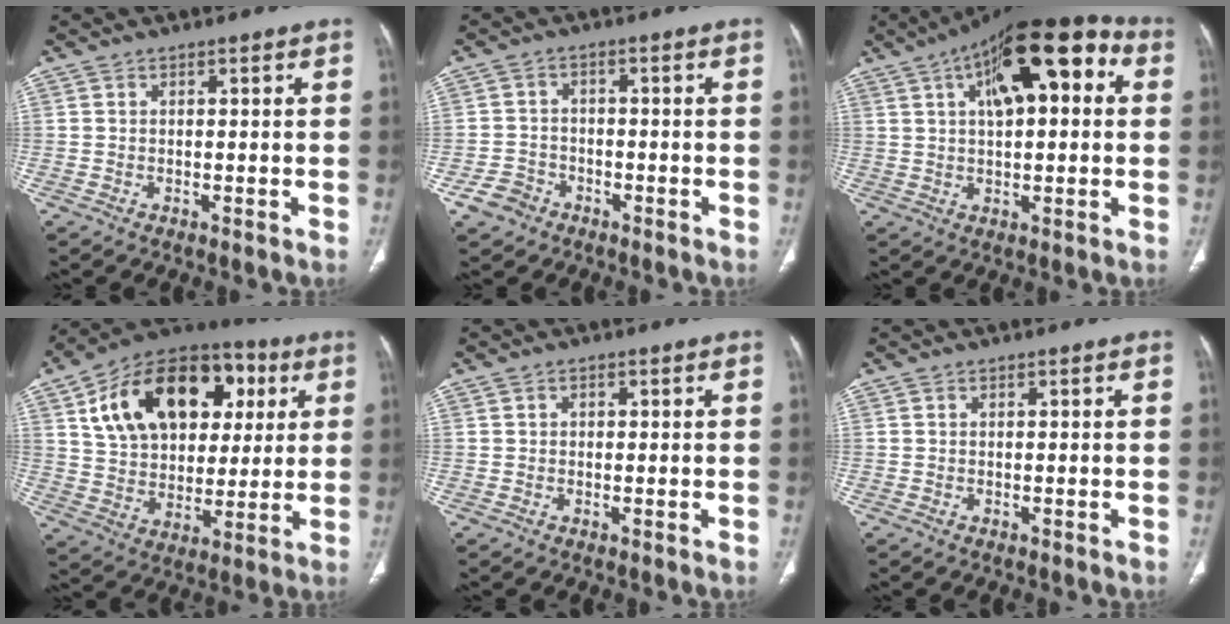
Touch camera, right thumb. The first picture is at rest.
{"total": 4.6, "force": [-2.8, 3.5, 0.9], "torque": [-0.005, 0.021, -0.049]}
{"total": 19.1, "force": [6.0, 8.0, 16.3], "torque": [-0.224, 0.026, 0.083]}
{"total": 25.1, "force": [8.3, 16.5, 17.0], "torque": [-0.244, 0.012, 0.134]}
{"total": 0.9, "force": [0.3, 0.7, 0.4], "torque": [0.002, 0.001, 0.001]}
{"total": 0.0}